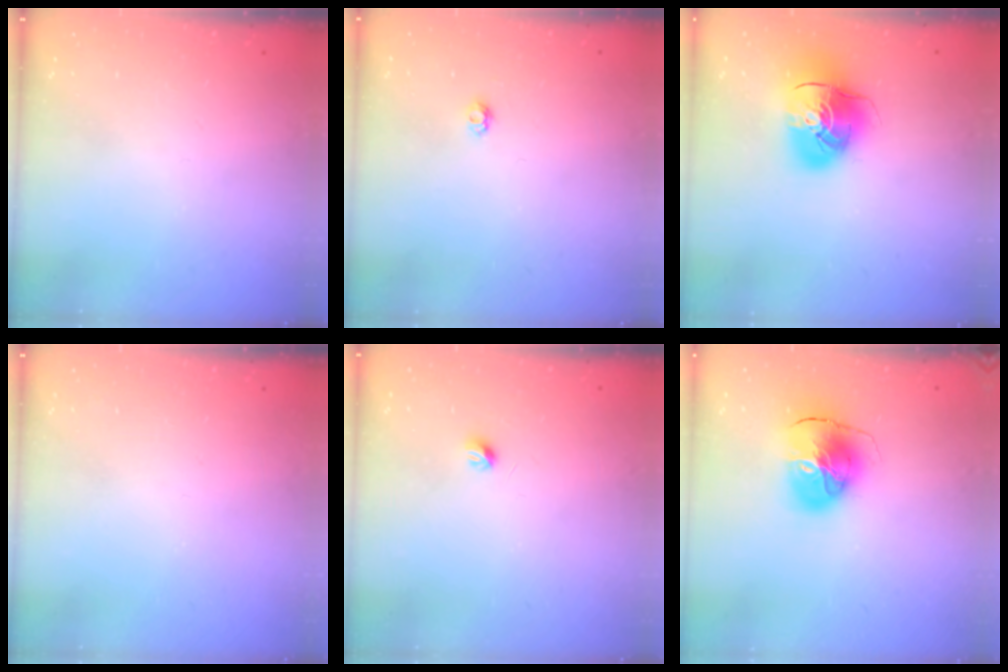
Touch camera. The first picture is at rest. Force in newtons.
{"total": 2.9, "press": 2.9, "slide": 0.4}
{"total": 13.4, "press": 13.3, "slide": 2.0}
{"total": 0.0}
{"total": 3.3, "press": 3.2, "slide": 0.6}
{"total": 12.3, "press": 12.2, "slide": 1.6}